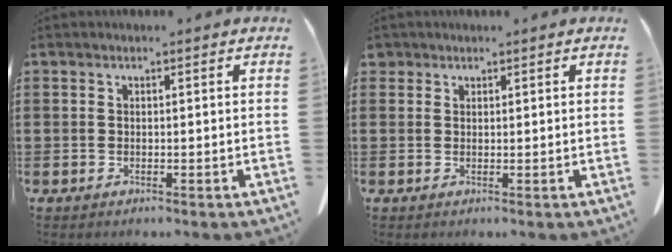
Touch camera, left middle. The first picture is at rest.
{"total": 1.2, "force": [1.0, 0.6, 0.1], "torque": [-0.007, 0.001, 0.020]}